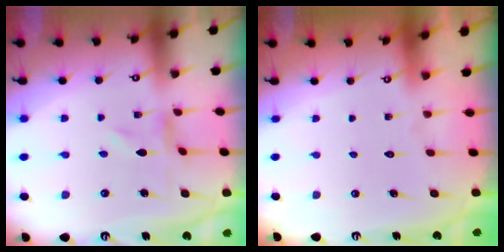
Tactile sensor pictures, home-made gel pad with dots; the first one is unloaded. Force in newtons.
{"total": 1.7, "press": 1.7, "slide": 0.2}